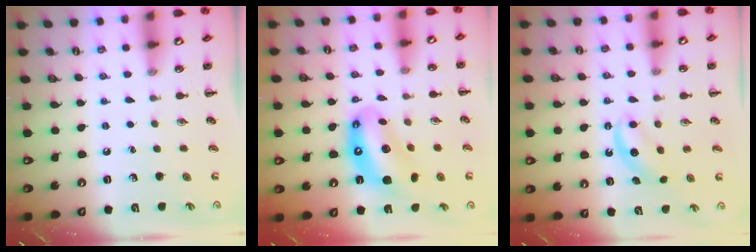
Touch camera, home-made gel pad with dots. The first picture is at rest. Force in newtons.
{"total": 13.0, "press": 12.4, "slide": 3.9}
{"total": 5.6, "press": 5.4, "slide": 1.5}